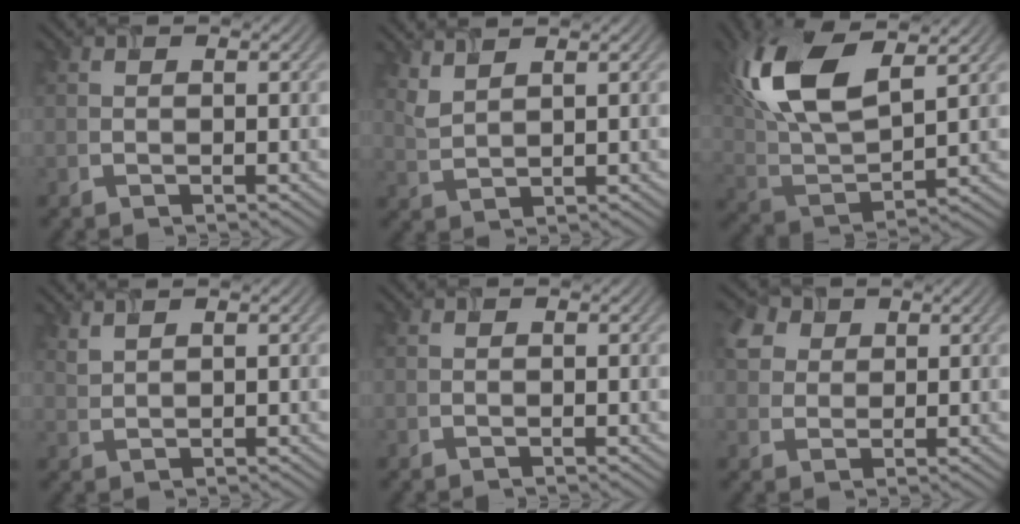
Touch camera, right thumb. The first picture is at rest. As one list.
[{"total": 2.9, "force": [2.5, 0.5, 1.5], "torque": [-0.038, 0.001, 0.059]}, {"total": 14.7, "force": [6.7, 6.7, 11.3], "torque": [-0.264, 0.012, 0.132]}, {"total": 1.8, "force": [1.6, 0.3, 0.9], "torque": [-0.024, 0.003, 0.038]}, {"total": 0.0}, {"total": 4.7, "force": [2.2, 3.6, 2.2], "torque": [-0.067, 0.010, 0.043]}]